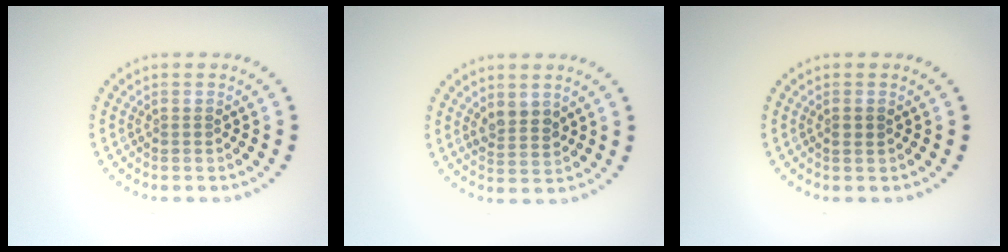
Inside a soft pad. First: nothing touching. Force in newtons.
{"total": 2.0, "press": 1.8, "slide": 0.8}
{"total": 0.8, "press": 0.7, "slide": 0.4}